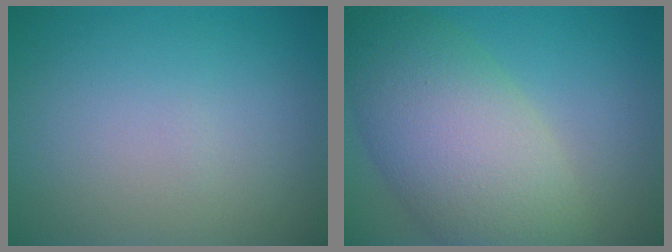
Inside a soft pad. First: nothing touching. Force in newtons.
{"total": 9.5, "press": 9.5, "slide": 0.6}